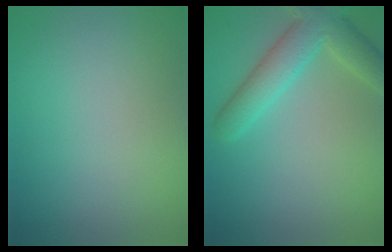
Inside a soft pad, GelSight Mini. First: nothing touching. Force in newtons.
{"total": 5.1, "press": 5.1, "slide": 0.2}